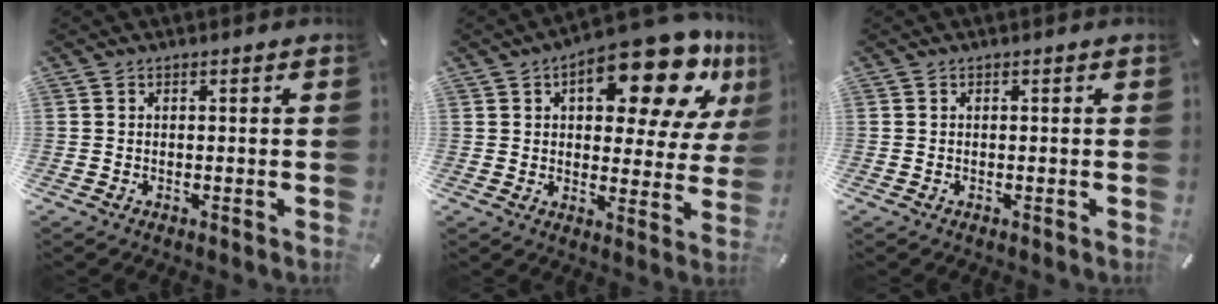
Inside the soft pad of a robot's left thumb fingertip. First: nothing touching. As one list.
[{"total": 18.8, "force": [10.3, 7.9, 13.6], "torque": [-0.175, -0.059, 0.163]}, {"total": 0.0}]